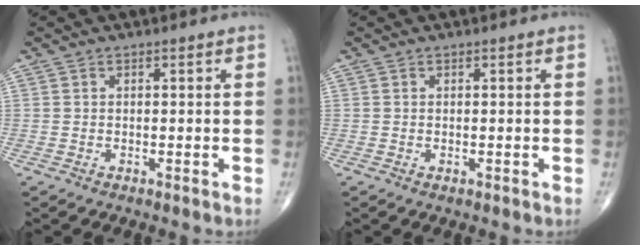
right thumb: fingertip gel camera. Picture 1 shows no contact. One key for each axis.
{"total": 0.0}